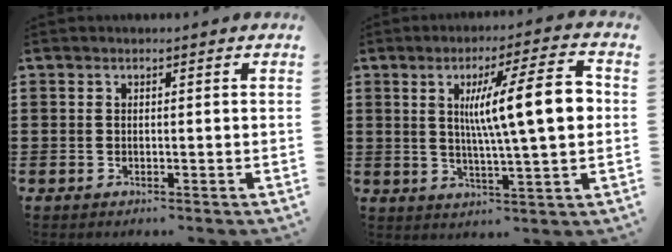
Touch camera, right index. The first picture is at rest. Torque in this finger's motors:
{"motor_torque": [2.14, 0.00, 1.05, 0.21]}